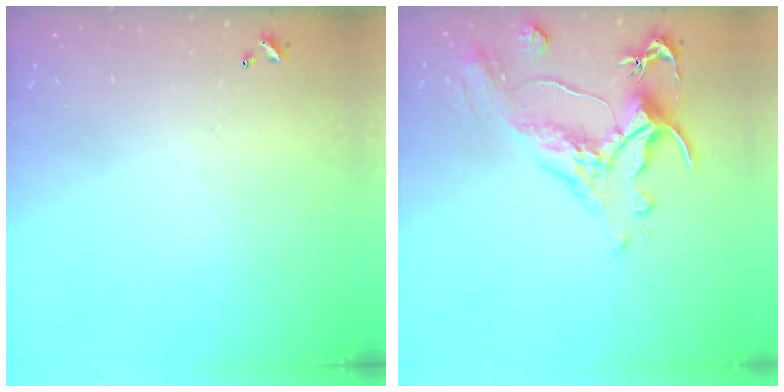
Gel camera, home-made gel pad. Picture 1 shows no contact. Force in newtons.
{"total": 1.6, "press": 0.0, "slide": 1.6}